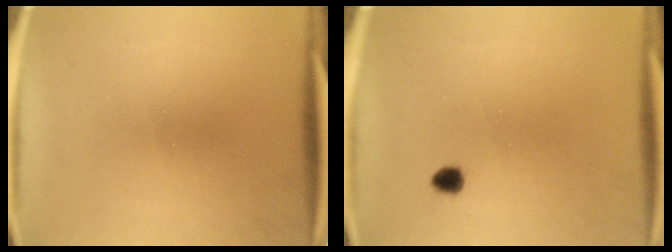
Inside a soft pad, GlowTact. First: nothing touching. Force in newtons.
{"total": 1.6}